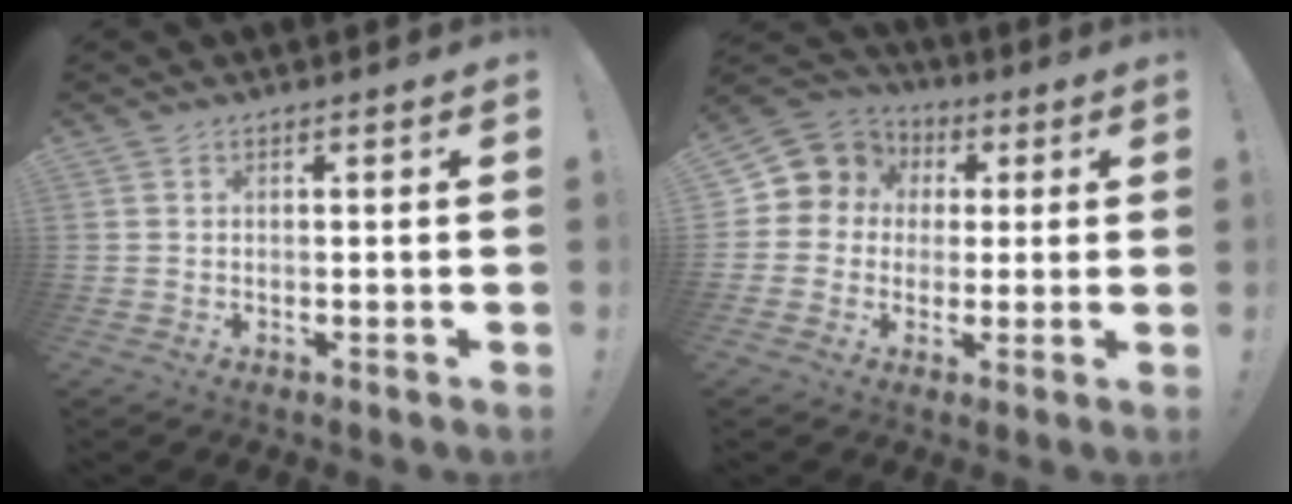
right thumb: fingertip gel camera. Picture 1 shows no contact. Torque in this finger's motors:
{"motor_torque": [-0.13, 0.15, -0.01, -0.03, 0.09]}